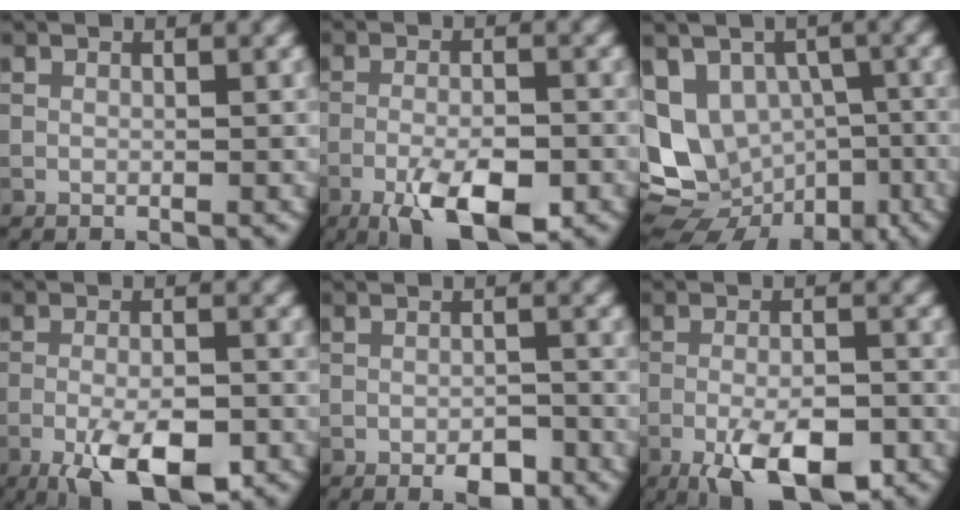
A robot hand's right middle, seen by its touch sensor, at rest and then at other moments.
{"total": 7.4, "force": [-4.0, 2.6, 5.6], "torque": [-0.097, -0.006, -0.067]}
{"total": 11.8, "force": [-3.7, 9.6, 5.8], "torque": [-0.109, -0.014, -0.044]}
{"total": 8.2, "force": [-4.4, 2.9, 6.2], "torque": [-0.108, -0.006, -0.074]}
{"total": 2.8, "force": [-1.8, 1.2, 1.8], "torque": [-0.025, 0.000, -0.029]}
{"total": 8.2, "force": [-4.6, 2.9, 6.1], "torque": [-0.103, -0.005, -0.077]}